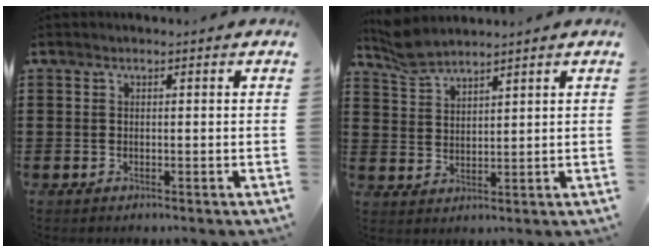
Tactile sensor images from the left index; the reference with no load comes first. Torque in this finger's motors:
{"motor_torque": [0.43, -0.44, 0.05, 0.04]}